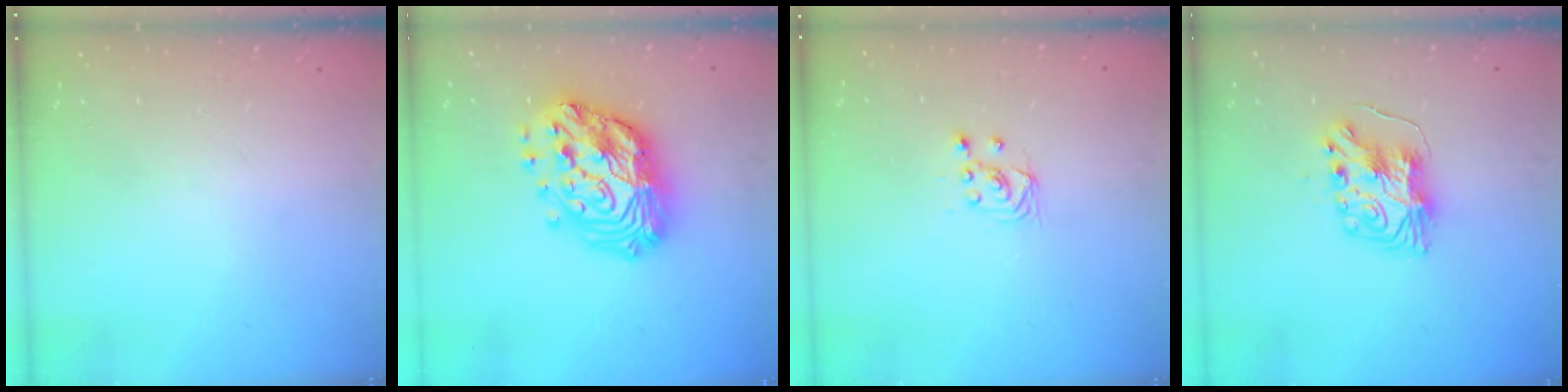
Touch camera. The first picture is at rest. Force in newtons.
{"total": 21.7, "press": 21.5, "slide": 2.2}
{"total": 2.9, "press": 2.7, "slide": 1.0}
{"total": 8.3, "press": 8.3, "slide": 0.2}